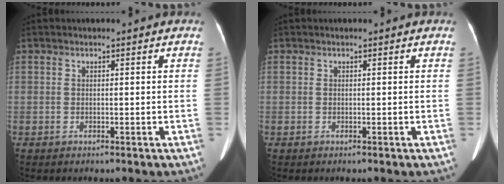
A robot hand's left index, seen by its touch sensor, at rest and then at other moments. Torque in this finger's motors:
{"motor_torque": [0.00, 0.00, 0.00, 0.00]}